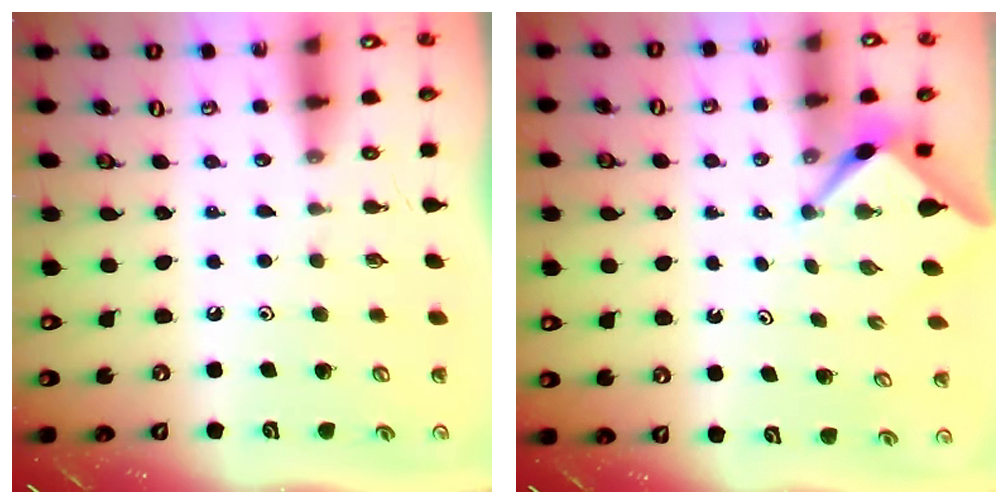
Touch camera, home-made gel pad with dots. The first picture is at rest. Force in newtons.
{"total": 2.4, "press": 2.4, "slide": 0.3}